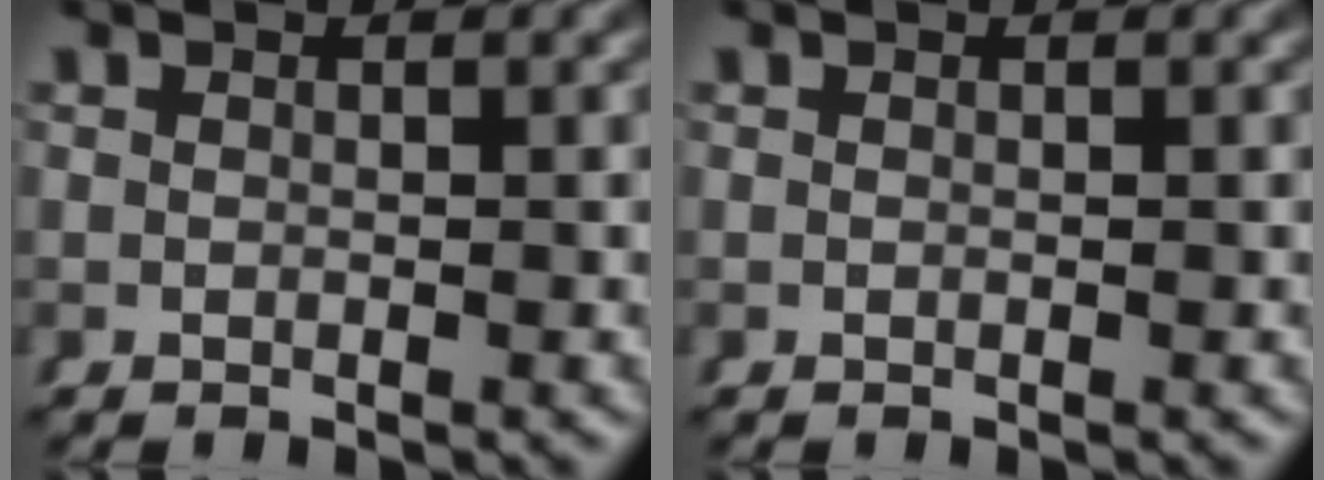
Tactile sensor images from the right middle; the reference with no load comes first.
{"total": 0.0}